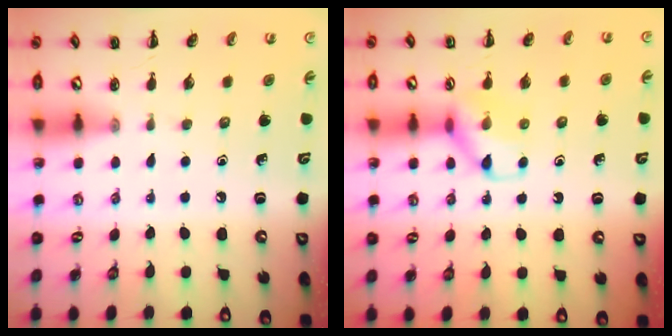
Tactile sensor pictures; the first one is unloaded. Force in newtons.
{"total": 10.0, "press": 9.9, "slide": 0.7}